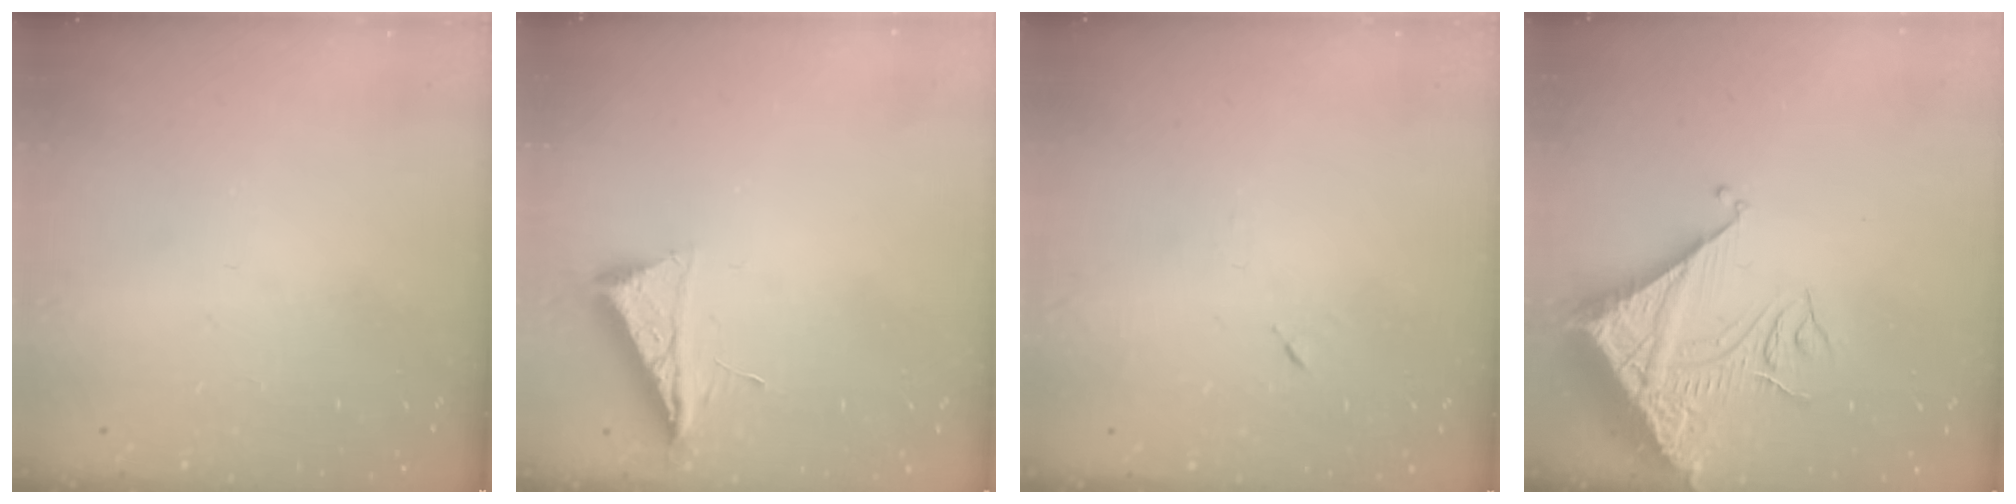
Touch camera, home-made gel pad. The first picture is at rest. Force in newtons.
{"total": 6.8, "press": 6.8, "slide": 0.9}
{"total": 4.2, "press": 4.1, "slide": 0.7}
{"total": 11.1, "press": 11.1, "slide": 1.0}